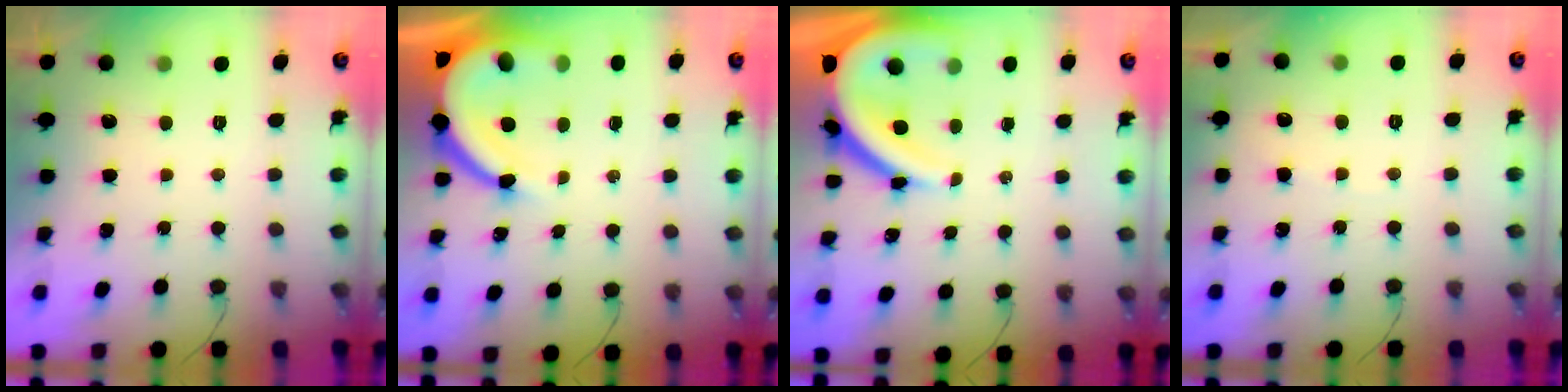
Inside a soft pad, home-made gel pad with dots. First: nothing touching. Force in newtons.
{"total": 11.3, "press": 11.2, "slide": 1.4}
{"total": 13.6, "press": 13.6, "slide": 1.5}
{"total": 2.7, "press": 2.6, "slide": 0.4}